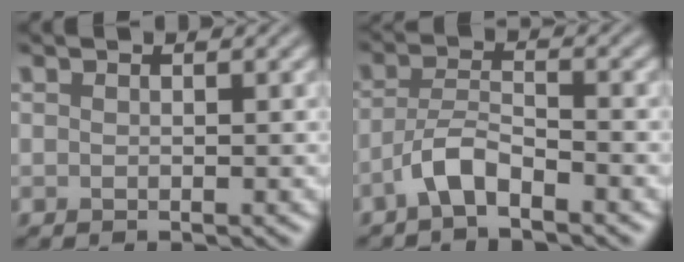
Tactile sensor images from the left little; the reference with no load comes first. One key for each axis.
{"total": 3.1, "fx": -2.1, "fy": 0.8, "fz": 2.1, "tx": -0.046, "ty": 0.009, "tz": -0.048}